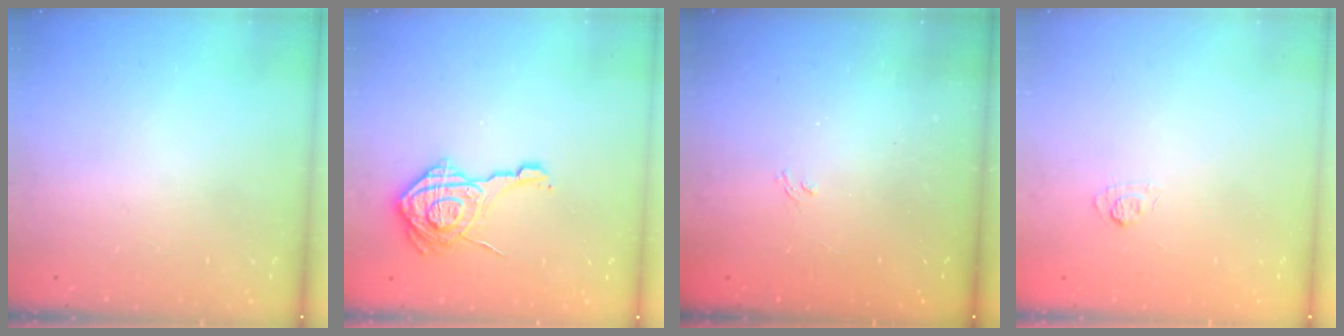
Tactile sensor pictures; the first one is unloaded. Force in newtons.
{"total": 15.5, "press": 15.4, "slide": 1.2}
{"total": 1.3, "press": 0.7, "slide": 1.2}
{"total": 2.2, "press": 1.8, "slide": 1.3}